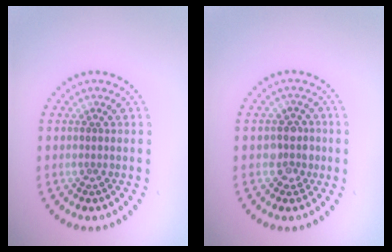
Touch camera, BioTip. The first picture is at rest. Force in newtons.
{"total": 2.4, "press": 2.1, "slide": 1.2}